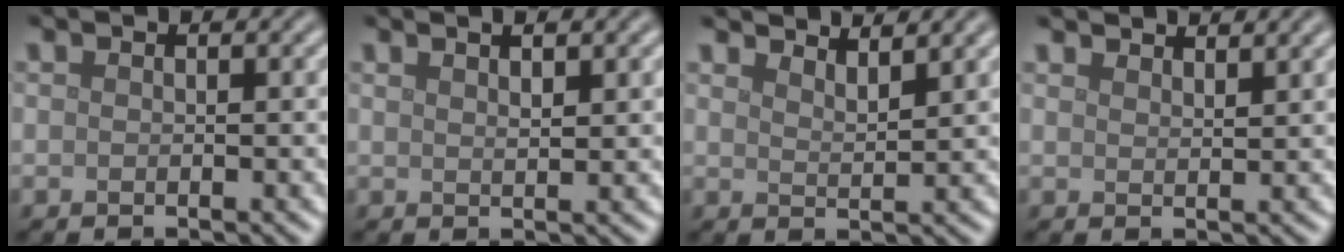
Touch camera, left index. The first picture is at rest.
{"total": 2.4, "force": [1.4, 0.6, 1.8], "torque": [-0.016, 0.006, 0.016]}
{"total": 3.4, "force": [3.2, 0.6, 1.1], "torque": [-0.010, 0.007, 0.042]}
{"total": 3.6, "force": [3.4, 0.6, 1.1], "torque": [-0.007, 0.003, 0.040]}